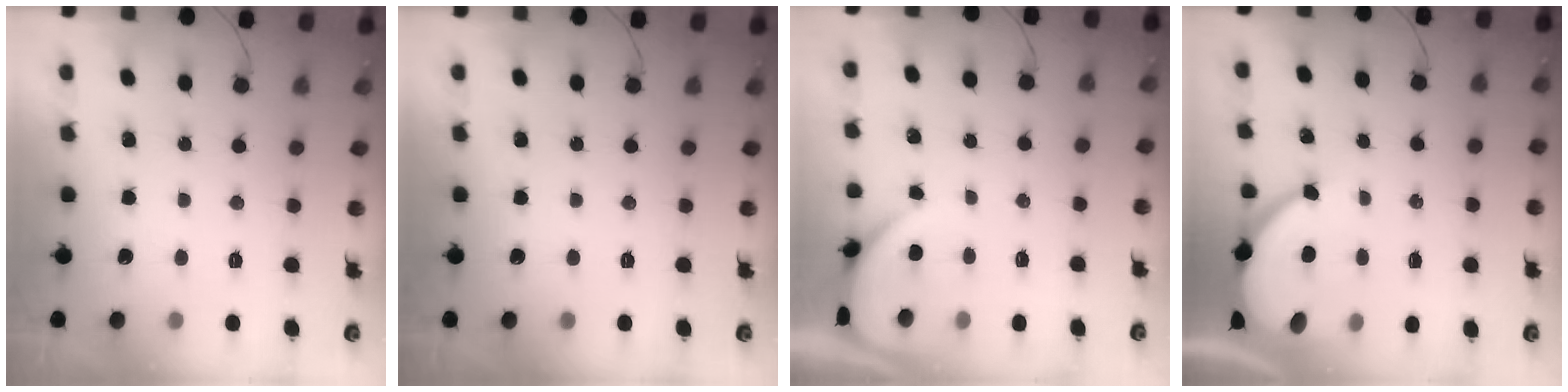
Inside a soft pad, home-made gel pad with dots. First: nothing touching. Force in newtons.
{"total": 0.0}
{"total": 2.1, "press": 2.1, "slide": 0.2}
{"total": 6.6, "press": 6.5, "slide": 0.8}